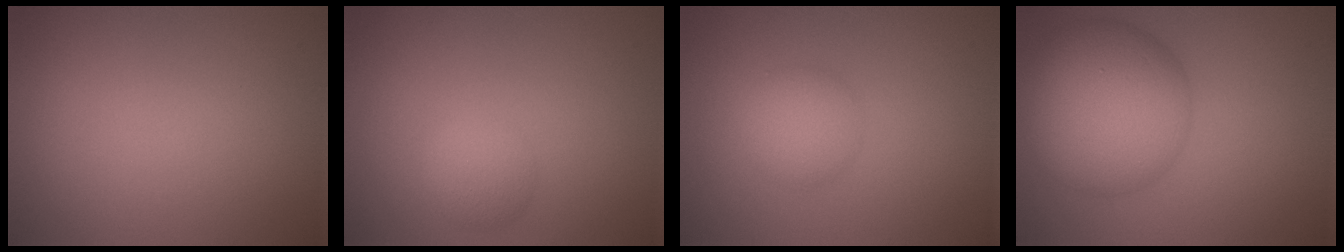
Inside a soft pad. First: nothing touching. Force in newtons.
{"total": 2.1, "press": 2.1, "slide": 0.2}
{"total": 2.8, "press": 2.8, "slide": 0.0}
{"total": 9.5, "press": 9.5, "slide": 0.2}